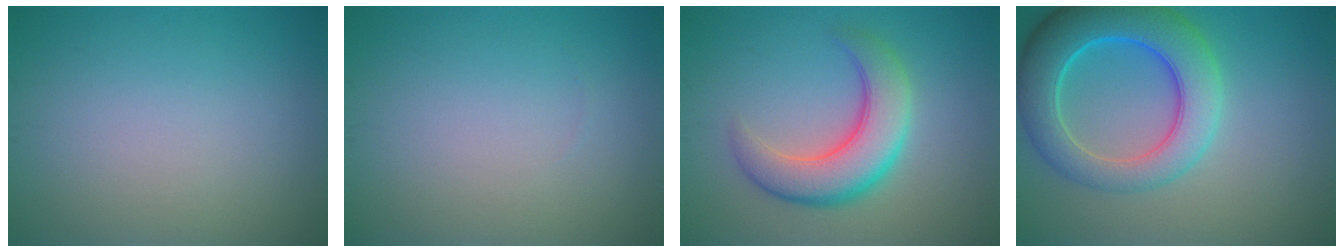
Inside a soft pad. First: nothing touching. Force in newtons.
{"total": 0.0}
{"total": 6.3, "press": 6.3, "slide": 0.4}
{"total": 8.4, "press": 8.3, "slide": 0.3}